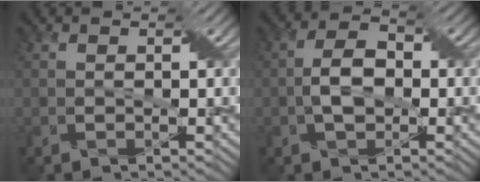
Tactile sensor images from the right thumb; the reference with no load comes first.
{"total": 4.6, "force": [-0.7, 2.7, 3.6], "torque": [-0.074, 0.003, -0.015]}